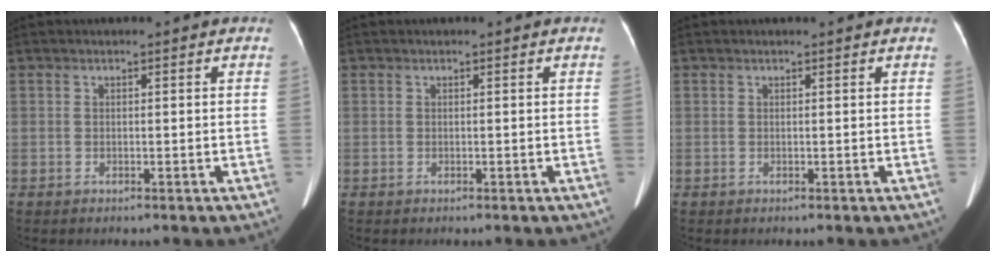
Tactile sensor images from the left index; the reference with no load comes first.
{"total": 0.0}
{"total": 0.0}